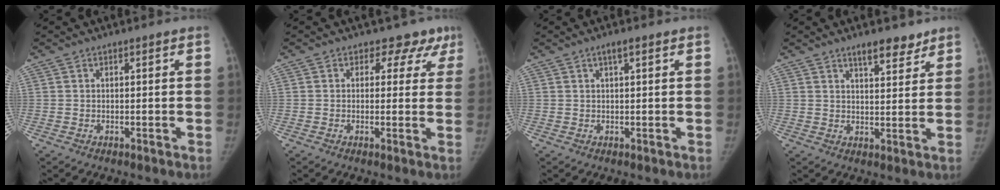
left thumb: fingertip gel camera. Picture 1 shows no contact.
{"total": 5.6, "force": [3.7, 4.2, 0.4], "torque": [0.040, -0.011, 0.023]}
{"total": 1.6, "force": [0.8, 0.3, 1.4], "torque": [-0.024, 0.003, 0.016]}
{"total": 5.7, "force": [4.3, 2.0, 3.0], "torque": [-0.024, -0.029, 0.066]}